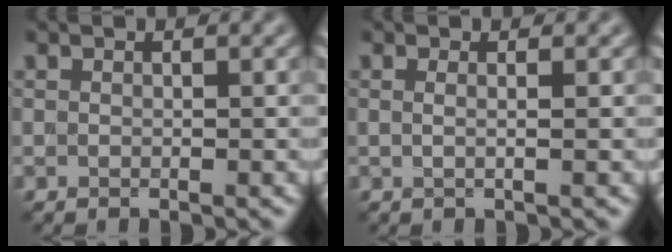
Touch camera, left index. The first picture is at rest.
{"total": 1.3, "force": [0.2, 0.6, 1.2], "torque": [-0.010, -0.004, -0.010]}